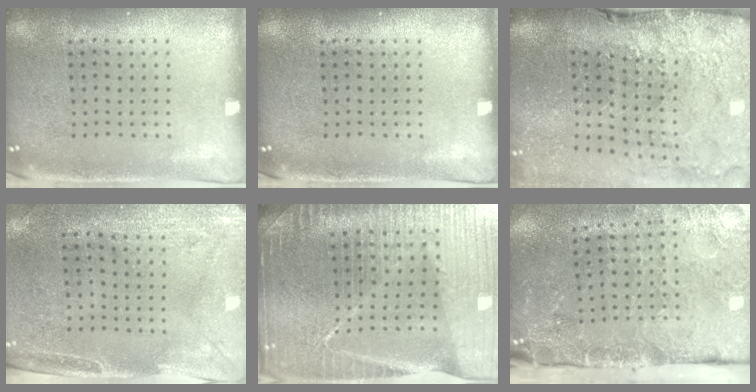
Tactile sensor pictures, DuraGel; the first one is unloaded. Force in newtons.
{"total": 0.0}
{"total": 4.7, "press": 3.6, "slide": 3.0}
{"total": 3.0, "press": 2.3, "slide": 1.8}
{"total": 5.6, "press": 5.0, "slide": 2.4}
{"total": 3.7, "press": 3.4, "slide": 1.5}